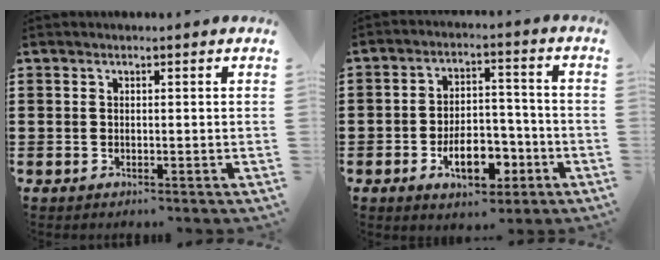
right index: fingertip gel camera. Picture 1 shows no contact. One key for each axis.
{"total": 9.2, "fx": -4.0, "fy": 4.9, "fz": 6.7, "tx": -0.095, "ty": 0.003, "tz": -0.072}